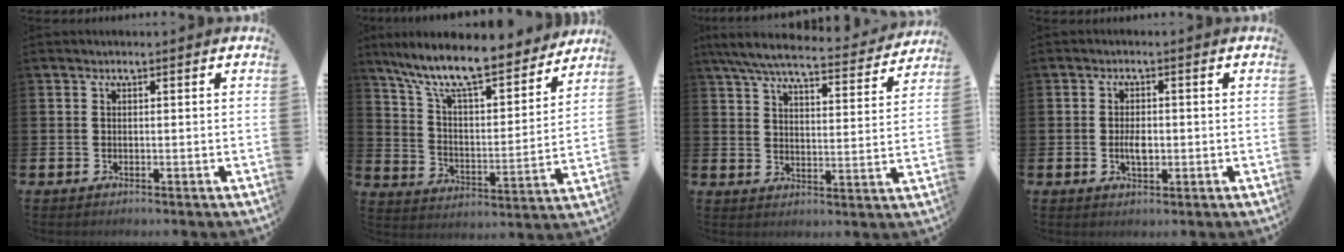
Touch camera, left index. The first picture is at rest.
{"total": 11.6, "force": [10.1, 2.1, 5.2], "torque": [-0.126, -0.072, 0.171]}
{"total": 7.2, "force": [6.5, 1.1, 3.0], "torque": [-0.074, -0.042, 0.109]}
{"total": 2.7, "force": [-0.2, 1.4, 2.3], "torque": [-0.034, 0.000, -0.006]}